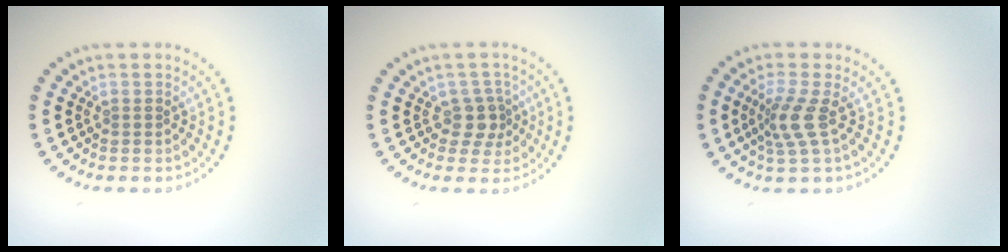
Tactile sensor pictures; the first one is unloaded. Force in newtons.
{"total": 2.3, "press": 1.8, "slide": 1.3}
{"total": 2.9, "press": 2.1, "slide": 2.0}